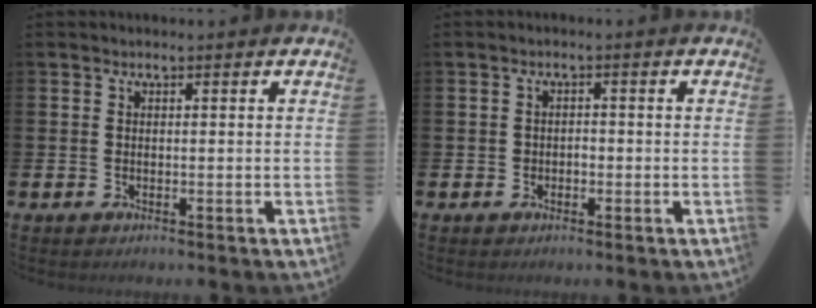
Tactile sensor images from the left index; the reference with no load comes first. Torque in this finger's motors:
{"motor_torque": [-0.17, -0.13, -0.05, 0.01]}